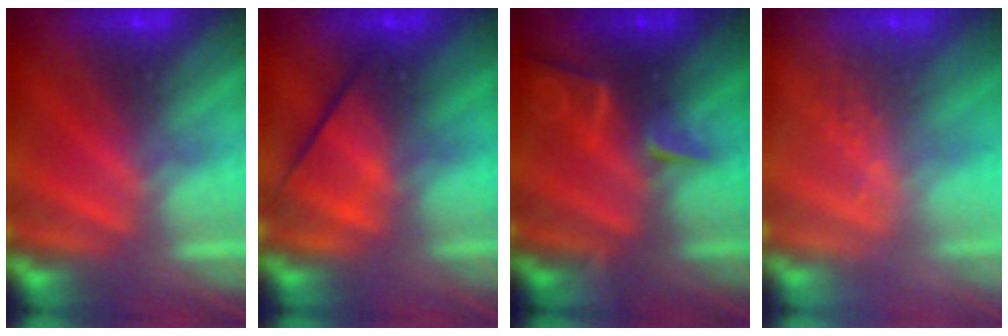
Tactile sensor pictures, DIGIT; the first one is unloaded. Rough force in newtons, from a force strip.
{"total": 2.5}
{"total": 2.0}
{"total": 2.5}